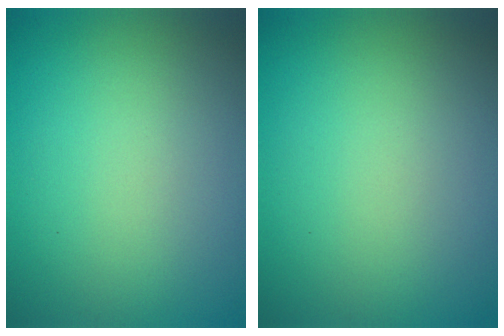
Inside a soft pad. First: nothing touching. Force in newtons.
{"total": 0.0}